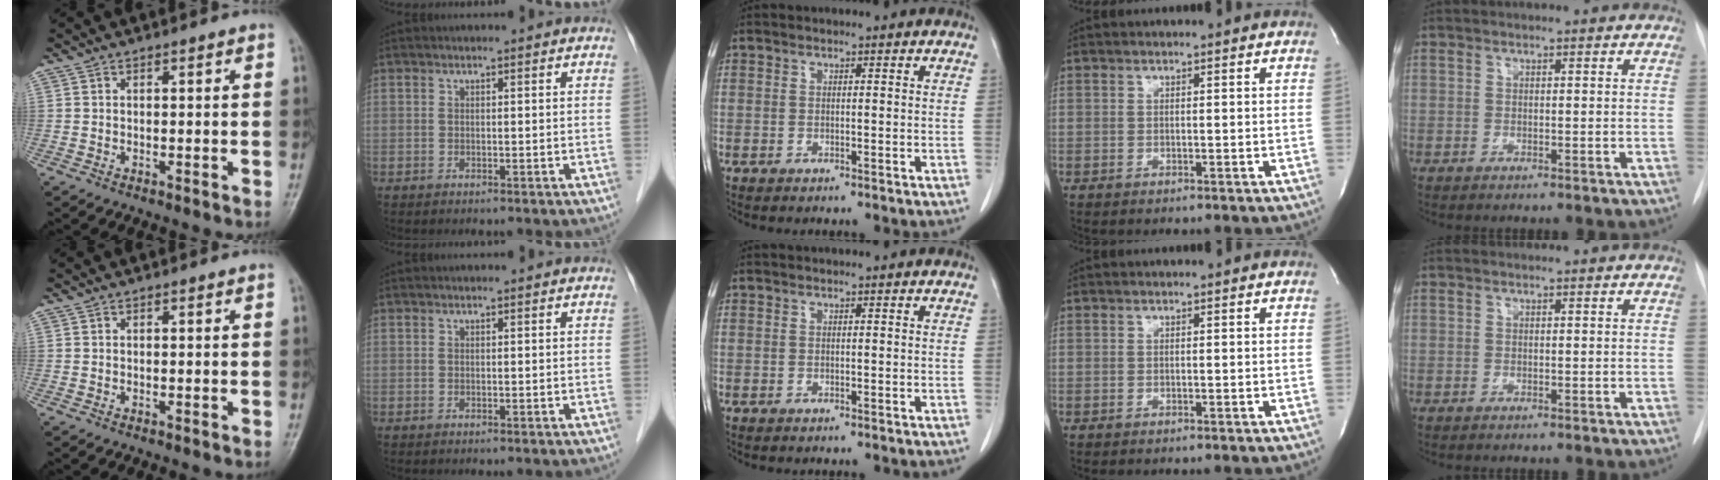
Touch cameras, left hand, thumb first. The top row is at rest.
{}